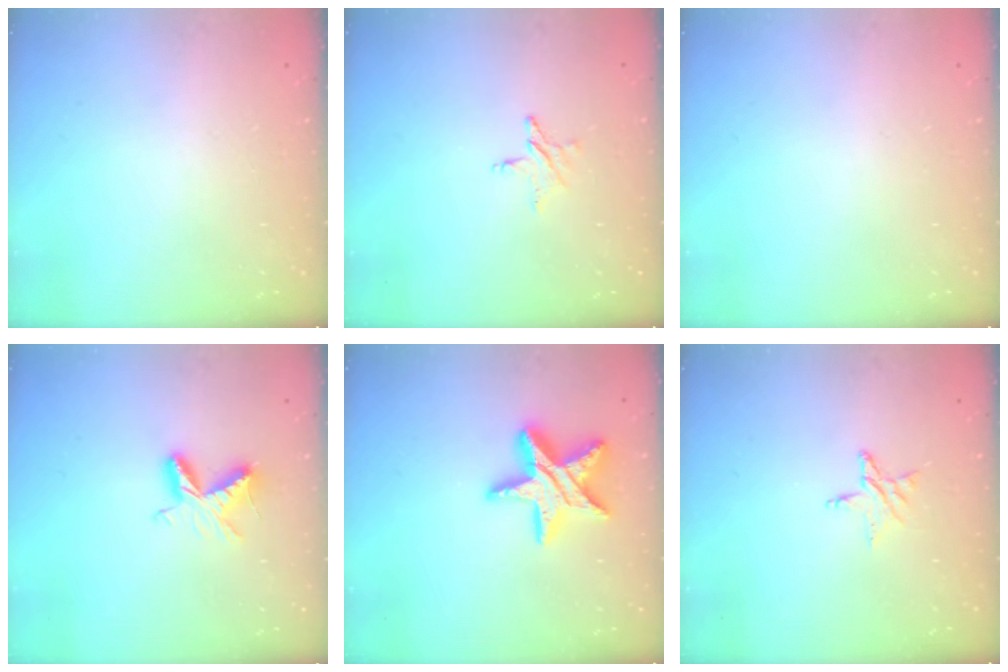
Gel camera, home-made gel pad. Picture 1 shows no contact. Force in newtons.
{"total": 4.7, "press": 4.7, "slide": 0.4}
{"total": 0.0}
{"total": 7.0, "press": 7.0, "slide": 0.5}
{"total": 15.9, "press": 15.9, "slide": 1.2}
{"total": 5.2, "press": 5.2, "slide": 0.5}